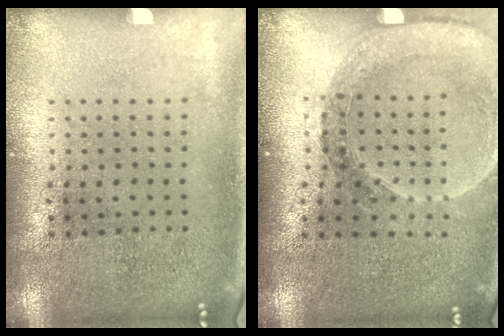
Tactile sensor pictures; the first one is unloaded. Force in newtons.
{"total": 1.5, "press": 1.5, "slide": 0.3}